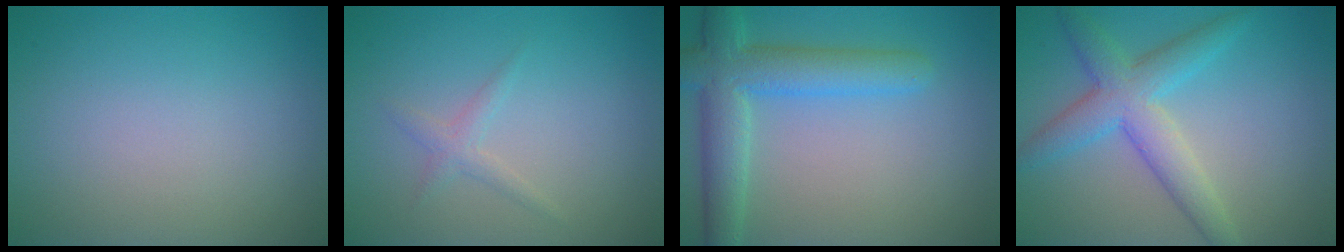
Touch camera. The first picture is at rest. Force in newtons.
{"total": 1.2, "press": 1.2, "slide": 0.1}
{"total": 5.8, "press": 5.8, "slide": 0.5}
{"total": 5.1, "press": 5.1, "slide": 0.1}